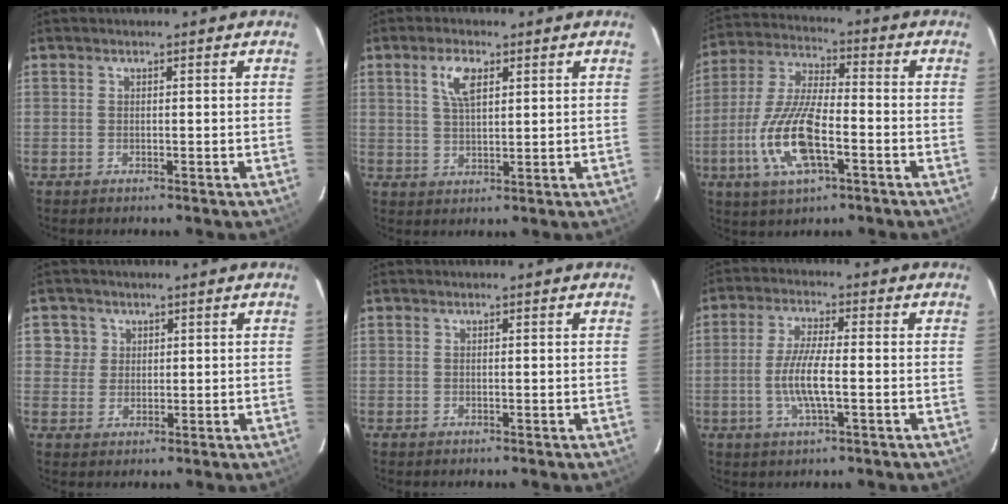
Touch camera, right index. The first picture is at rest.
{"total": 5.3, "force": [2.4, 2.3, 4.1], "torque": [-0.077, 0.009, 0.047]}
{"total": 14.6, "force": [-5.2, 4.9, 12.7], "torque": [-0.273, -0.007, -0.101]}
{"total": 3.1, "force": [0.8, 3.0, 0.2], "torque": [0.013, 0.021, 0.013]}
{"total": 0.0}
{"total": 7.3, "force": [-1.8, 1.2, 7.0], "torque": [-0.140, -0.001, -0.037]}